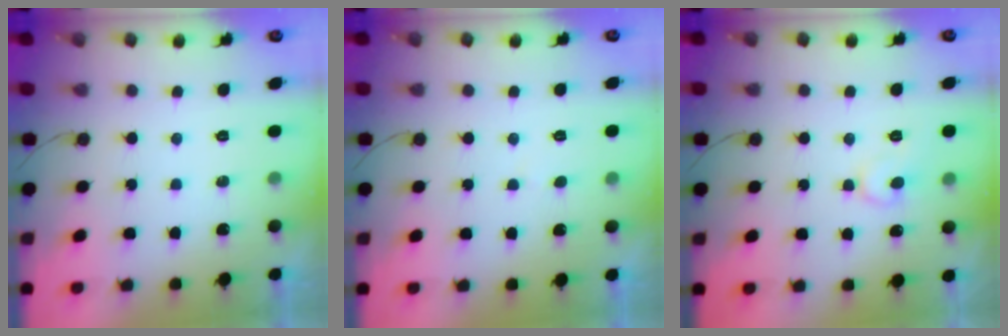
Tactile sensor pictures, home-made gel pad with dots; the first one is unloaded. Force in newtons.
{"total": 2.1, "press": 2.1, "slide": 0.2}
{"total": 7.4, "press": 7.4, "slide": 0.7}